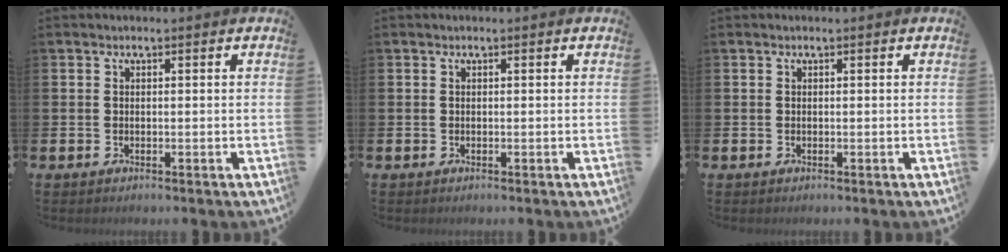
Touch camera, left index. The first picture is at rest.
{"total": 0.0}
{"total": 0.0}